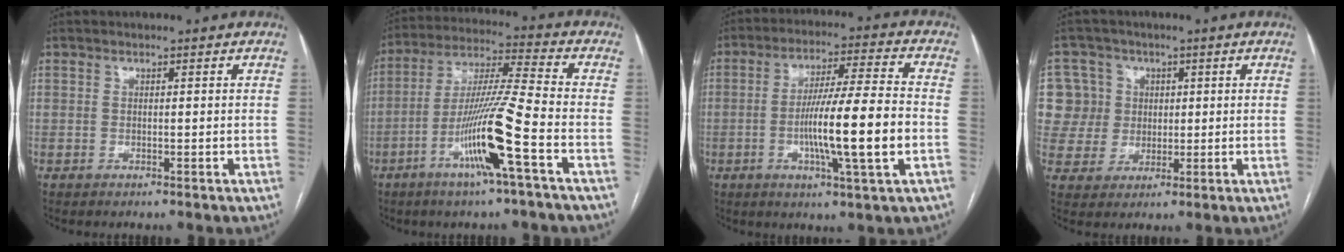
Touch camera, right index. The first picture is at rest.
{"total": 13.7, "force": [-5.6, -1.0, 12.4], "torque": [-0.241, -0.004, -0.108]}
{"total": 13.8, "force": [-2.8, -0.2, 13.5], "torque": [-0.235, -0.004, -0.054]}
{"total": 9.7, "force": [2.2, 9.3, 1.2], "torque": [-0.034, 0.037, 0.051]}